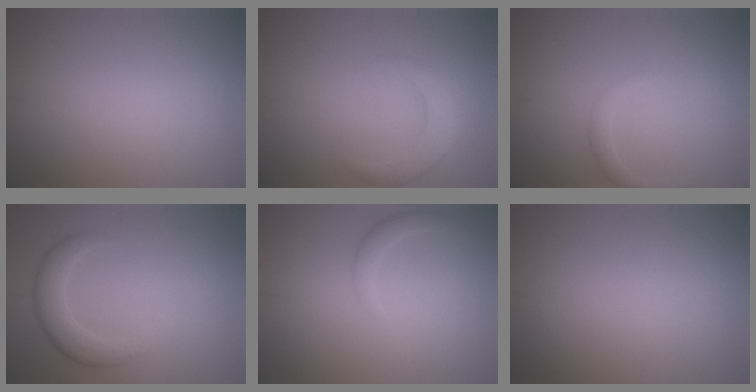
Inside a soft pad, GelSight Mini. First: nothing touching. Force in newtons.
{"total": 2.9, "press": 2.9, "slide": 0.2}
{"total": 1.4, "press": 1.4, "slide": 0.1}
{"total": 3.4, "press": 3.4, "slide": 0.2}
{"total": 1.4, "press": 1.4, "slide": 0.1}
{"total": 0.0}